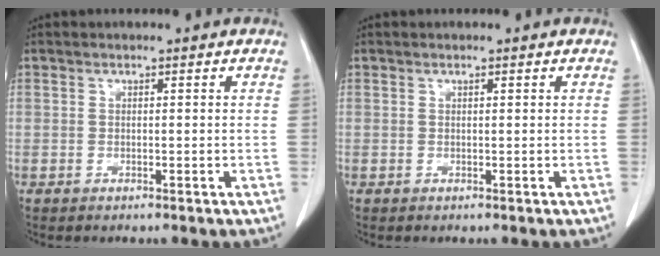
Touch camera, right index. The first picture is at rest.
{"total": 0.0}